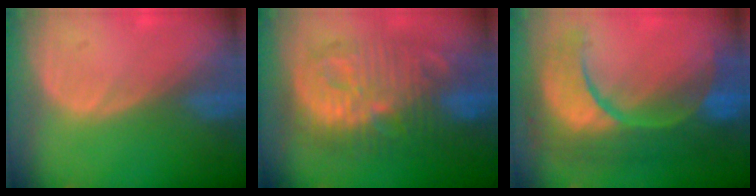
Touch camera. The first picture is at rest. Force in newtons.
{"total": 12.4, "press": 12.3, "slide": 1.0}
{"total": 12.5, "press": 12.4, "slide": 1.4}